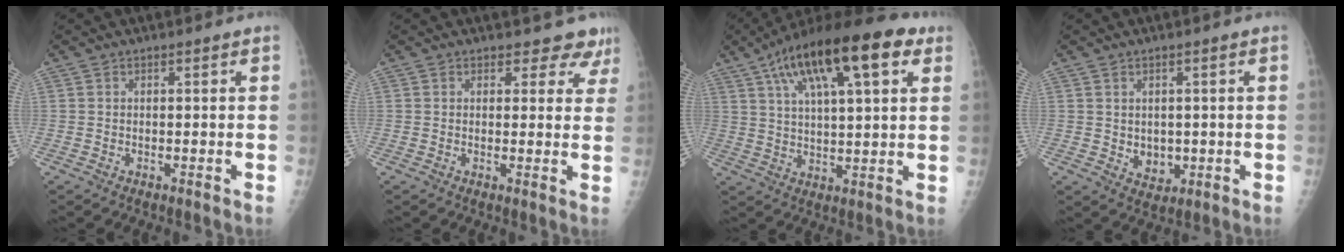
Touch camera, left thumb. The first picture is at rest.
{"total": 5.3, "force": [4.4, 2.8, 0.6], "torque": [0.034, -0.022, 0.034]}
{"total": 20.9, "force": [10.3, 7.0, 16.8], "torque": [-0.264, 0.002, 0.164]}
{"total": 4.4, "force": [-0.1, 3.5, 2.7], "torque": [-0.019, -0.006, 0.011]}